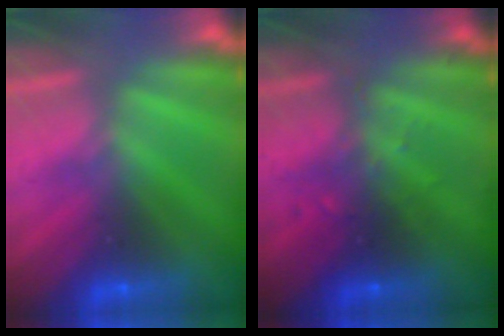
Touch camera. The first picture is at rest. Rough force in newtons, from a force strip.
{"total": 2.9}